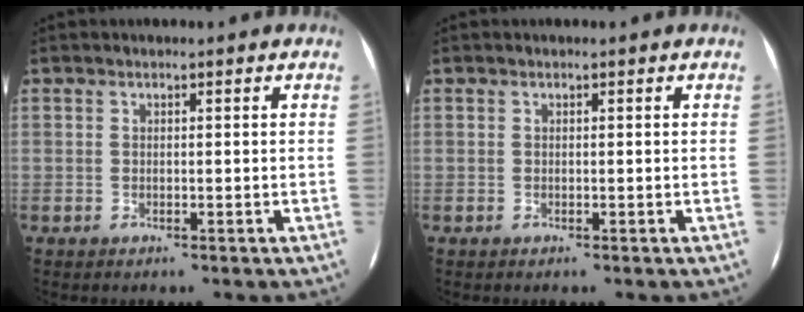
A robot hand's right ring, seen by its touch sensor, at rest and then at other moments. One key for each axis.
{"total": 0.0}